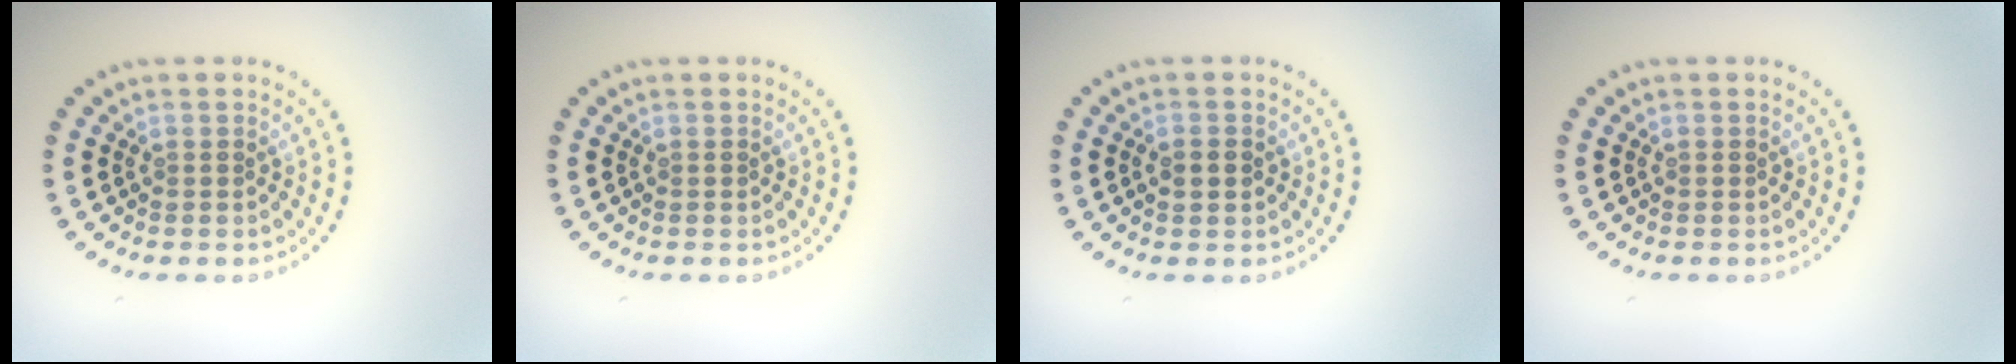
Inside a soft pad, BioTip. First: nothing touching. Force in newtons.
{"total": 0.0}
{"total": 1.9, "press": 1.9, "slide": 0.1}
{"total": 0.0}